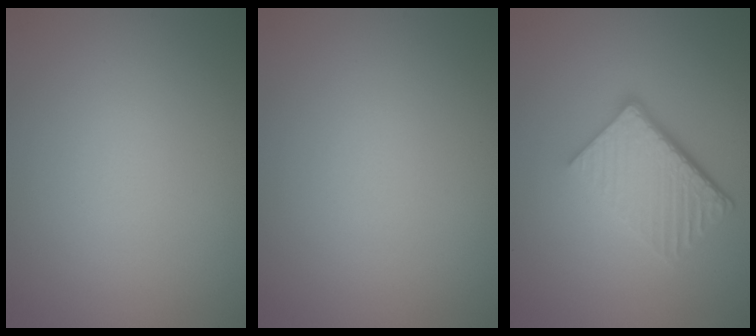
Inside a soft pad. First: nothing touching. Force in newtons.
{"total": 0.0}
{"total": 6.0, "press": 4.1, "slide": 4.3}